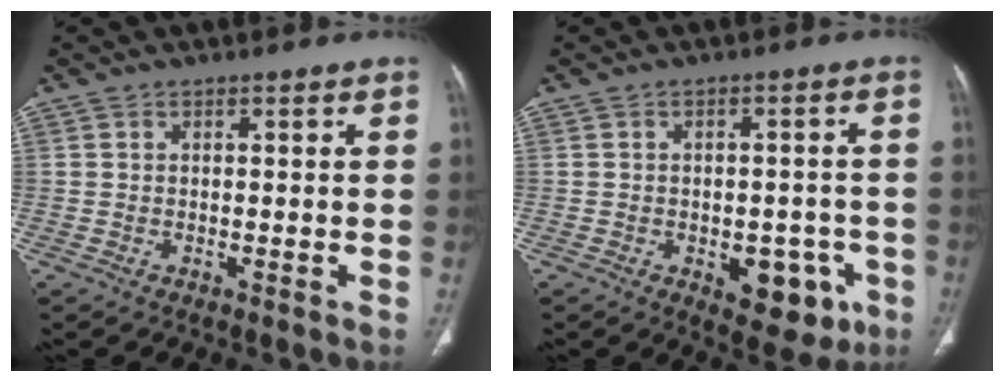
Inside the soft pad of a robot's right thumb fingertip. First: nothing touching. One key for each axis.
{"total": 9.7, "fx": -3.8, "fy": 5.6, "fz": 6.9, "tx": -0.051, "ty": 0.017, "tz": -0.036}